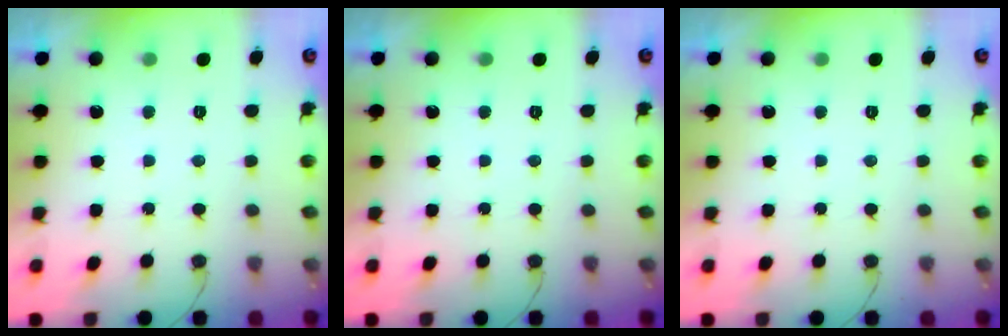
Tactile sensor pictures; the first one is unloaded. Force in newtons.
{"total": 0.0}
{"total": 0.0}